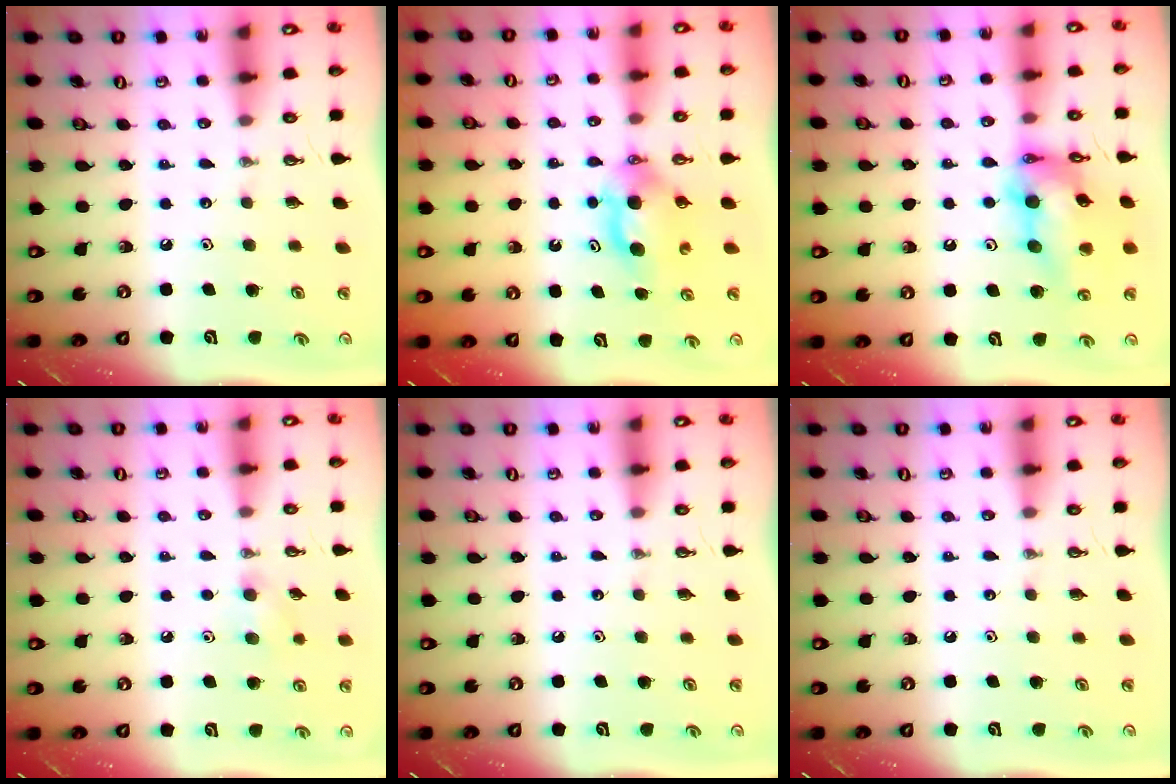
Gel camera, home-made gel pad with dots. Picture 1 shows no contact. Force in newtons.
{"total": 5.8, "press": 5.4, "slide": 2.0}
{"total": 17.1, "press": 17.0, "slide": 1.9}
{"total": 6.0, "press": 5.8, "slide": 1.4}
{"total": 0.0}
{"total": 0.0}